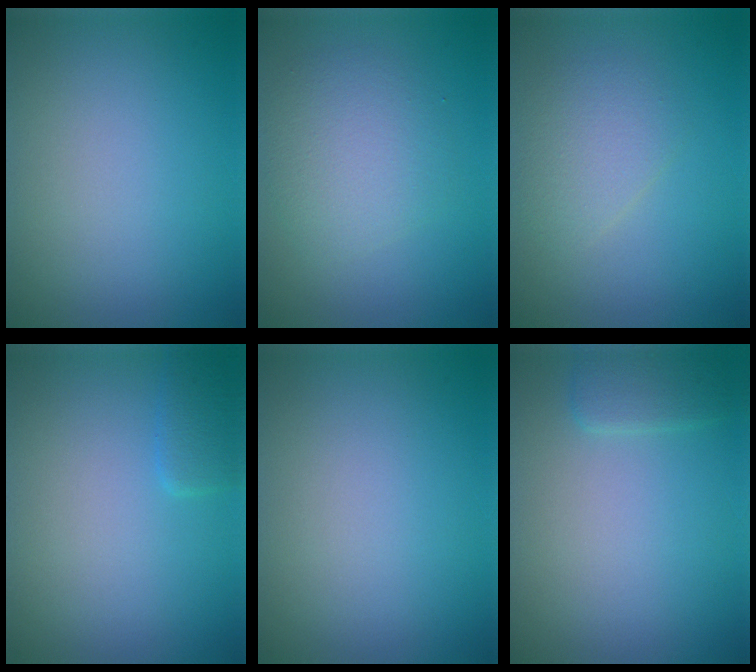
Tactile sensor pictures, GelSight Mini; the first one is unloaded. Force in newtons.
{"total": 3.6, "press": 3.6, "slide": 0.0}
{"total": 2.6, "press": 2.6, "slide": 0.1}
{"total": 1.4, "press": 1.4, "slide": 0.1}
{"total": 0.0}
{"total": 1.6, "press": 1.6, "slide": 0.1}